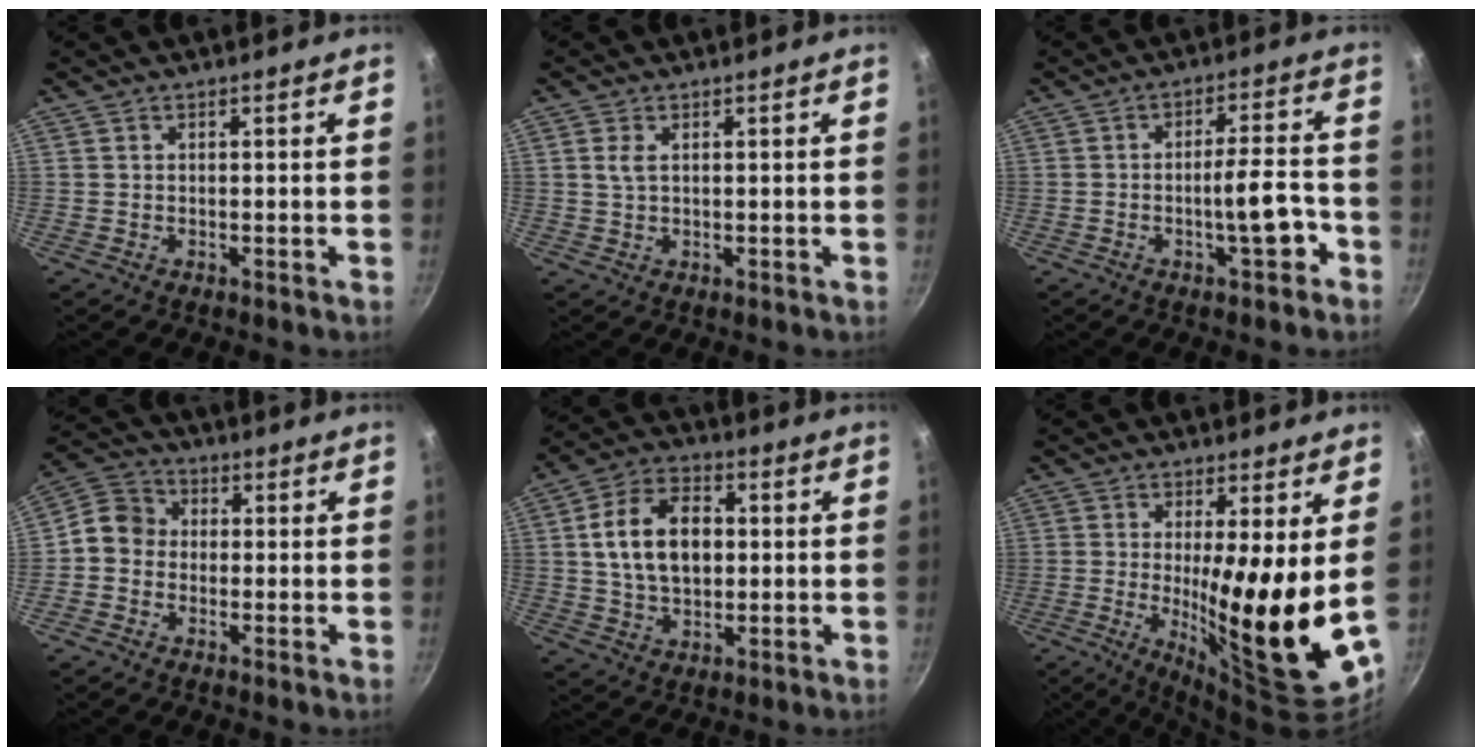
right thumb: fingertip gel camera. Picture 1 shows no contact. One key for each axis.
{"total": 1.9, "fx": 0.3, "fy": 1.1, "fz": 1.5, "tx": -0.032, "ty": 0.002, "tz": 0.004}
{"total": 7.7, "fx": -3.3, "fy": 2.1, "fz": 6.6, "tx": -0.080, "ty": 0.031, "tz": -0.046}
{"total": 6.7, "fx": -0.8, "fy": 5.9, "fz": 3.0, "tx": -0.033, "ty": 0.020, "tz": -0.041}
{"total": 13.7, "fx": 1.5, "fy": 9.1, "fz": 10.2, "tx": -0.154, "ty": 0.014, "tz": 0.020}
{"total": 16.8, "fx": 0.8, "fy": 2.9, "fz": 16.5, "tx": -0.248, "ty": -0.038, "tz": 0.019}